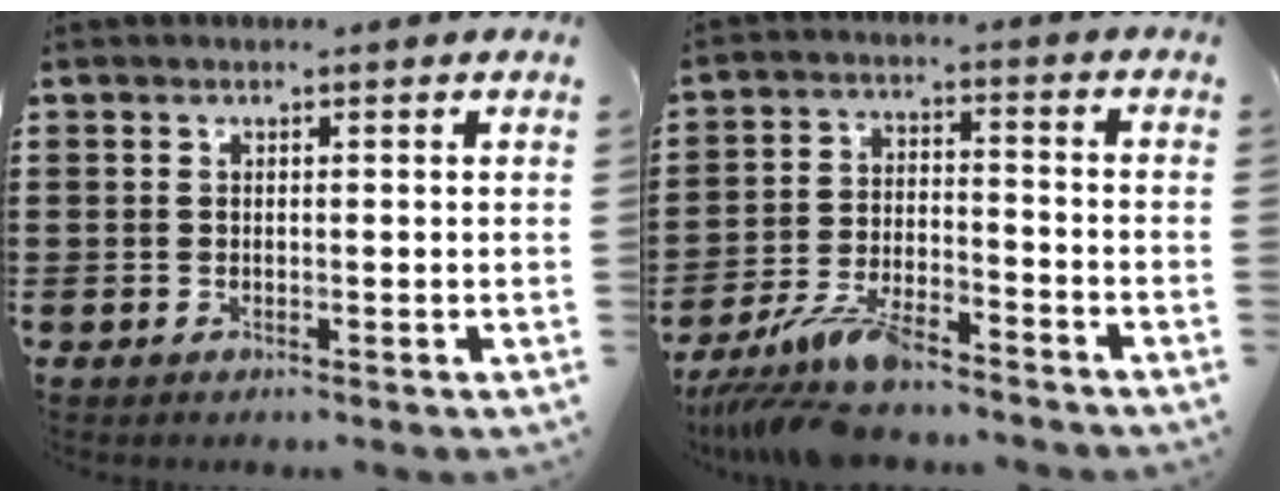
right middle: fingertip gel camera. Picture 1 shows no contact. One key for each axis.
{"total": 8.9, "fx": -7.5, "fy": 2.1, "fz": 4.3, "tx": -0.098, "ty": 0.004, "tz": -0.146}